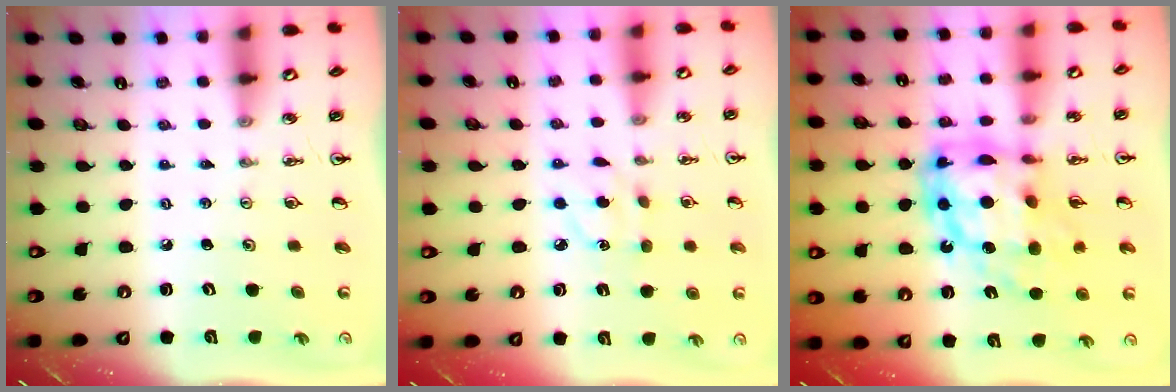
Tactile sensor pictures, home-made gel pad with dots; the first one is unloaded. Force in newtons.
{"total": 5.7, "press": 5.7, "slide": 0.7}
{"total": 17.8, "press": 17.7, "slide": 1.9}